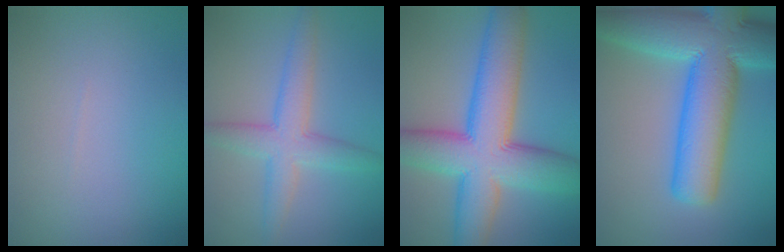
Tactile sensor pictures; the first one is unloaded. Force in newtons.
{"total": 4.4, "press": 4.4, "slide": 0.1}
{"total": 11.9, "press": 11.9, "slide": 0.6}
{"total": 13.3, "press": 13.3, "slide": 0.5}